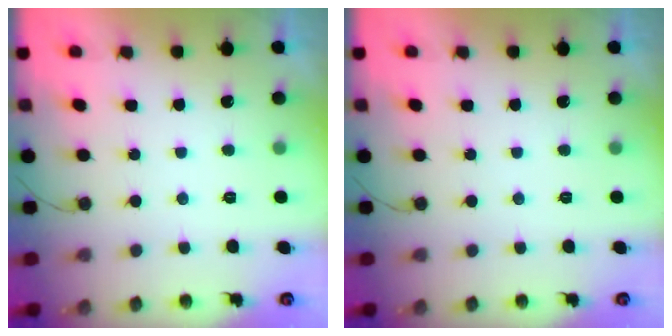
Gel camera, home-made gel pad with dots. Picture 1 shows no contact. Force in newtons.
{"total": 0.0}